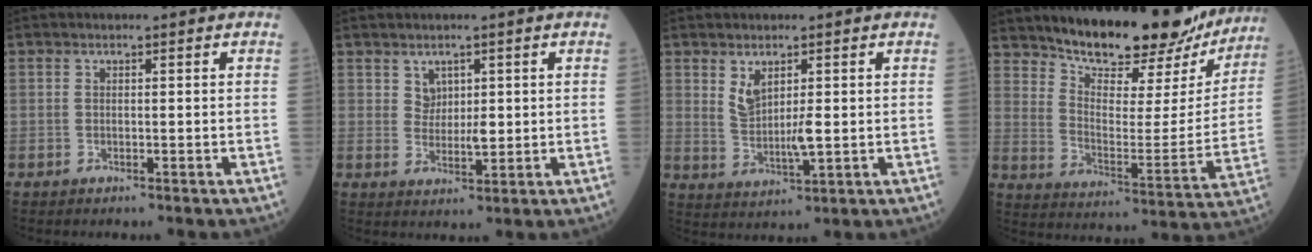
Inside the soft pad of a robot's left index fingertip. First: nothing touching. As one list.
[{"total": 2.8, "force": [0.9, 1.9, 1.8], "torque": [-0.036, 0.005, 0.020]}, {"total": 4.7, "force": [1.3, 1.5, 4.3], "torque": [-0.089, -0.003, 0.034]}, {"total": 22.4, "force": [19.2, 6.6, 9.4], "torque": [-0.133, -0.033, 0.261]}]